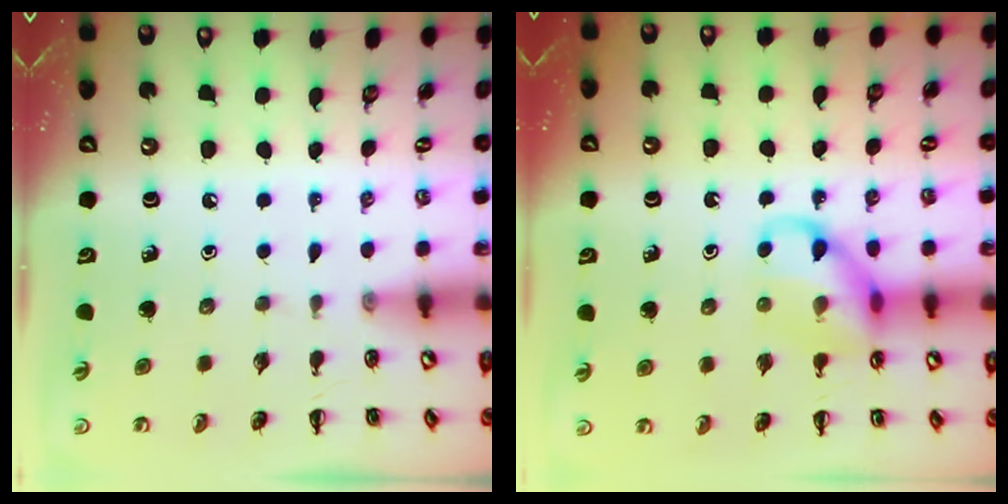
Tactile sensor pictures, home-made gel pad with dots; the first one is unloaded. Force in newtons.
{"total": 11.4, "press": 11.3, "slide": 1.4}